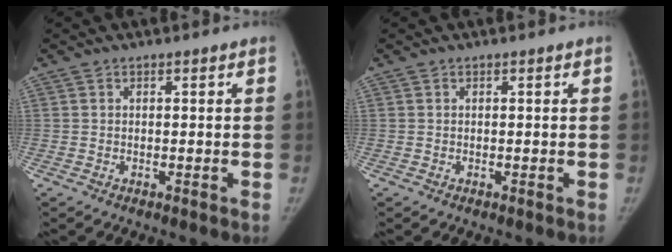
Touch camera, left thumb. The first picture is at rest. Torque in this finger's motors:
{"motor_torque": [0.08, 0.02, 0.14, -0.07, 0.03]}